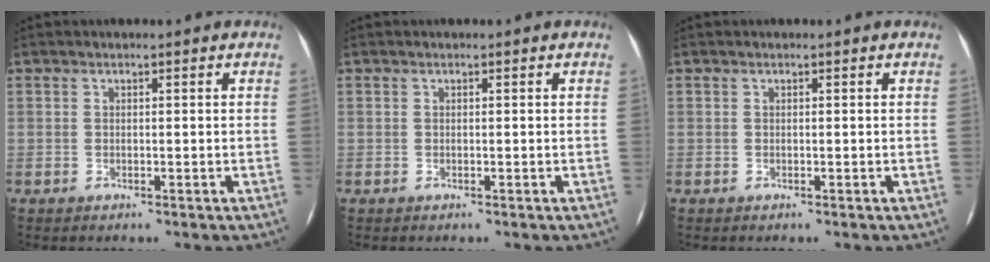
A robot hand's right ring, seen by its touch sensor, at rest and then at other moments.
{"total": 0.0}
{"total": 0.0}